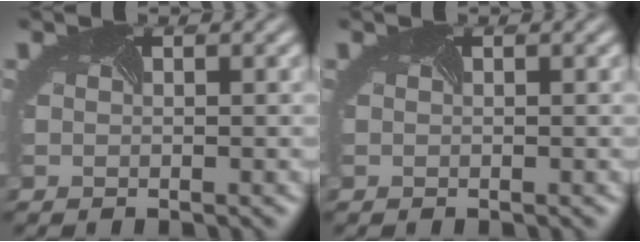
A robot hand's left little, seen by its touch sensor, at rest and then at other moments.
{"total": 0.0}